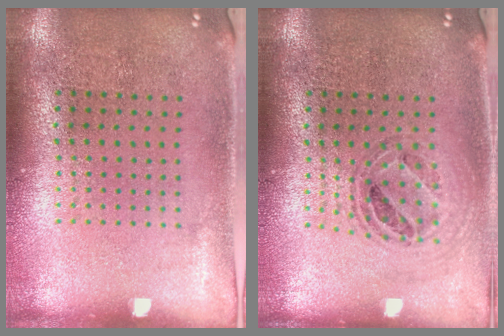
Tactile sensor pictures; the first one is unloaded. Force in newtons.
{"total": 0.8, "press": 0.7, "slide": 0.3}